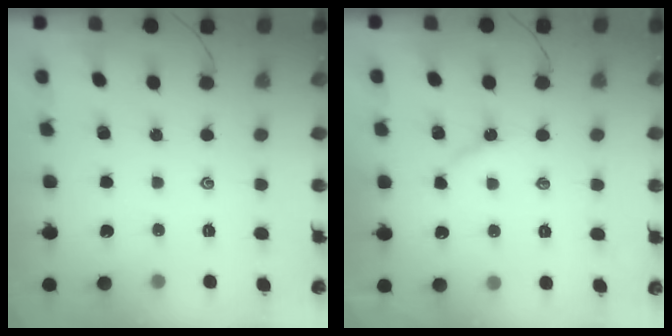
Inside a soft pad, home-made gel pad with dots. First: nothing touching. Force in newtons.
{"total": 3.3, "press": 3.2, "slide": 0.3}